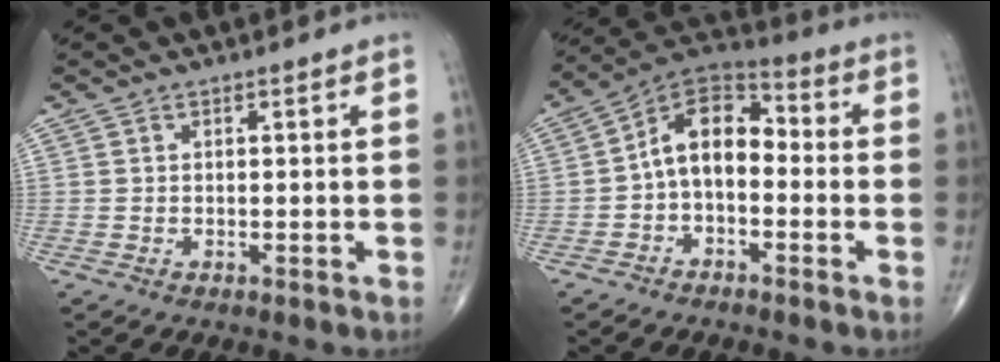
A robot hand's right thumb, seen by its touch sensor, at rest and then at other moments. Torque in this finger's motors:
{"motor_torque": [0.22, 0.28, 0.44, -0.31, 0.08]}